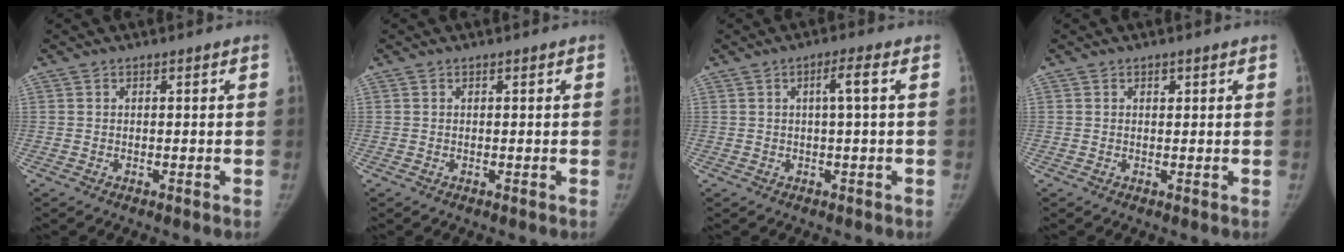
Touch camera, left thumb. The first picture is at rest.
{"total": 0.0}
{"total": 2.9, "force": [0.4, -0.3, 2.9], "torque": [-0.059, 0.010, 0.010]}
{"total": 0.9, "force": [0.5, 0.5, 0.5], "torque": [-0.002, -0.003, 0.009]}